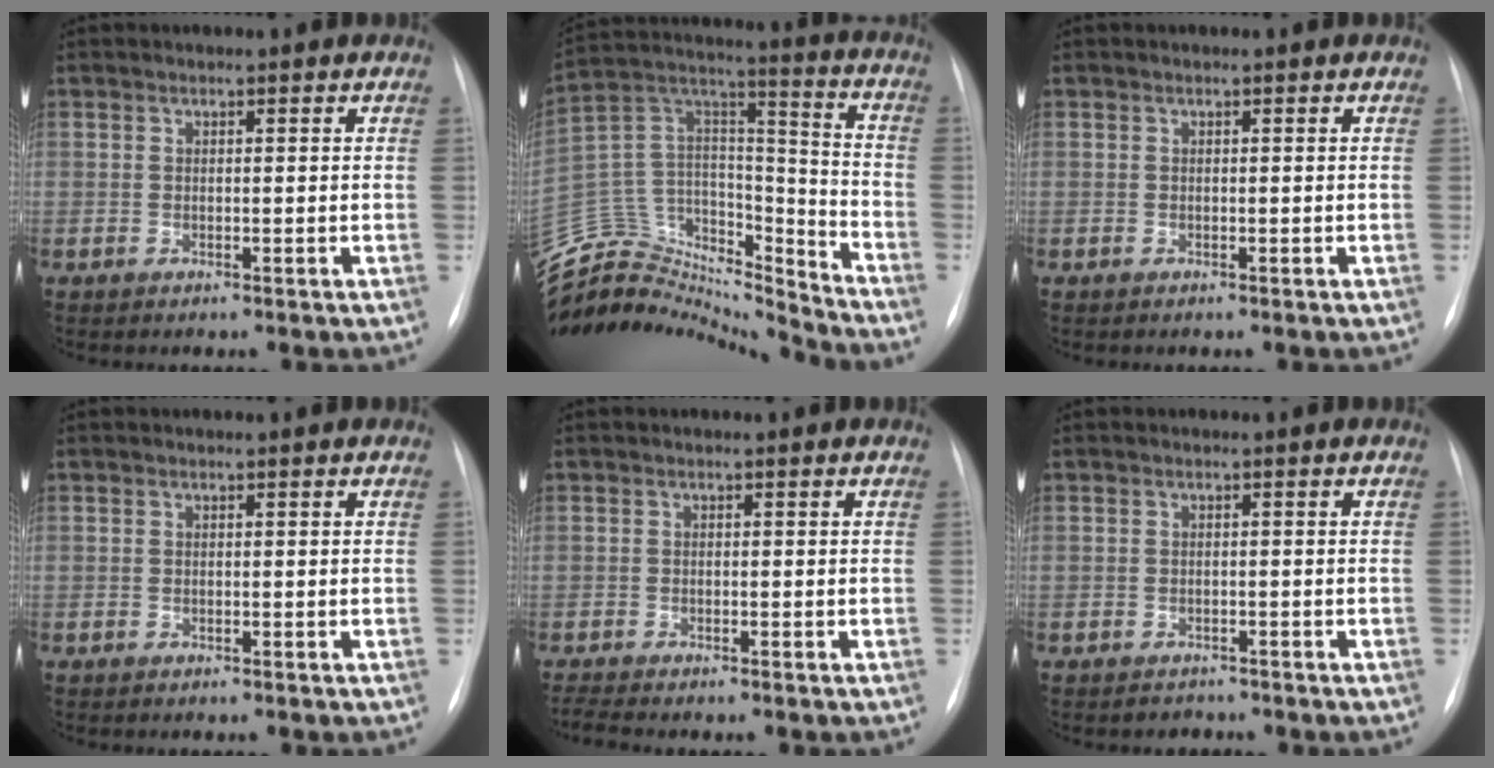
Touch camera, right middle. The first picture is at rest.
{"total": 24.3, "force": [-23.3, 5.5, 3.9], "torque": [-0.106, 0.060, -0.379]}
{"total": 0.0}
{"total": 0.0}
{"total": 1.8, "force": [-1.6, -0.2, 0.8], "torque": [-0.024, -0.007, -0.029]}
{"total": 1.4, "force": [-1.1, 0.7, -0.2], "torque": [0.000, 0.000, -0.016]}